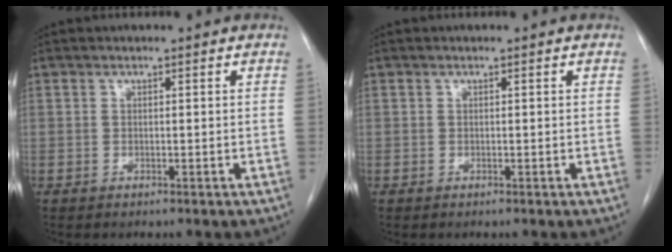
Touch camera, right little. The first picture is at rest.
{"total": 0.0}